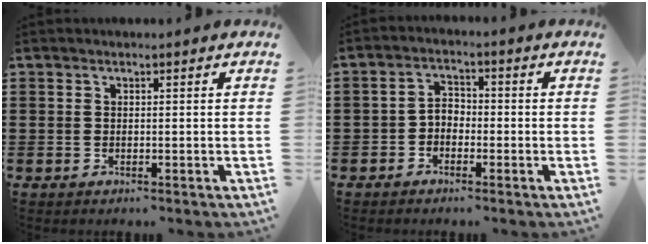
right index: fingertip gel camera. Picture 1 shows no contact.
{"total": 2.1, "force": [-1.5, 1.3, 0.8], "torque": [-0.020, 0.010, -0.033]}